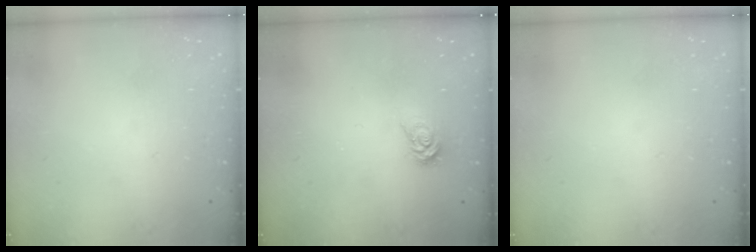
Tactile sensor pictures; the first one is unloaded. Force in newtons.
{"total": 3.8, "press": 3.8, "slide": 0.4}
{"total": 0.0}